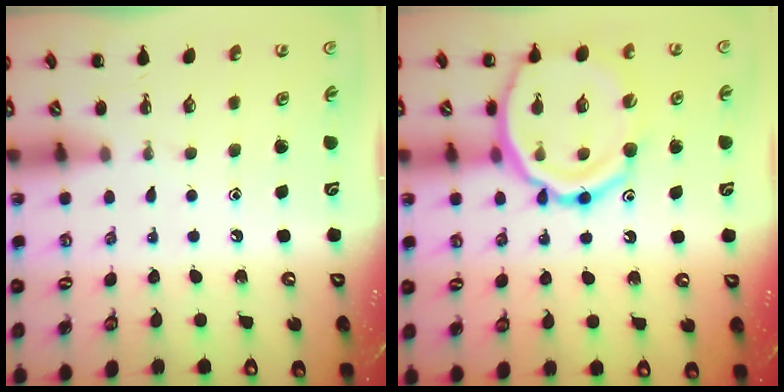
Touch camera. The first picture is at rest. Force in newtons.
{"total": 20.2, "press": 20.0, "slide": 2.7}